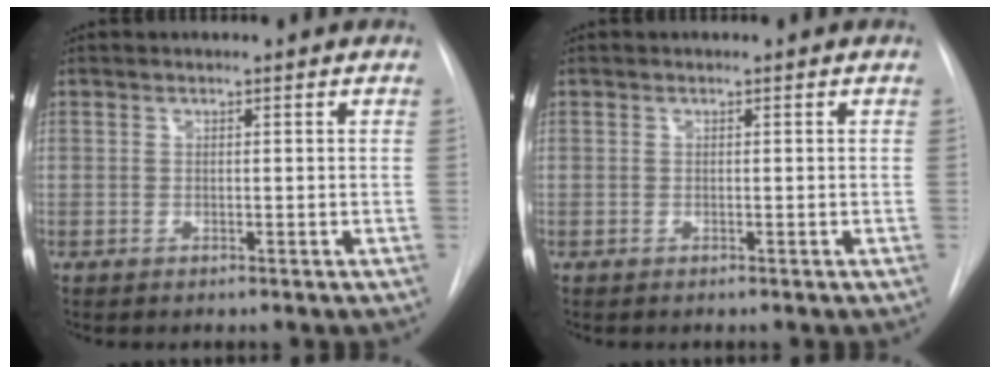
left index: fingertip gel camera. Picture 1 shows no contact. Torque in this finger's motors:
{"motor_torque": [0.00, 0.00, 0.00, 0.00]}